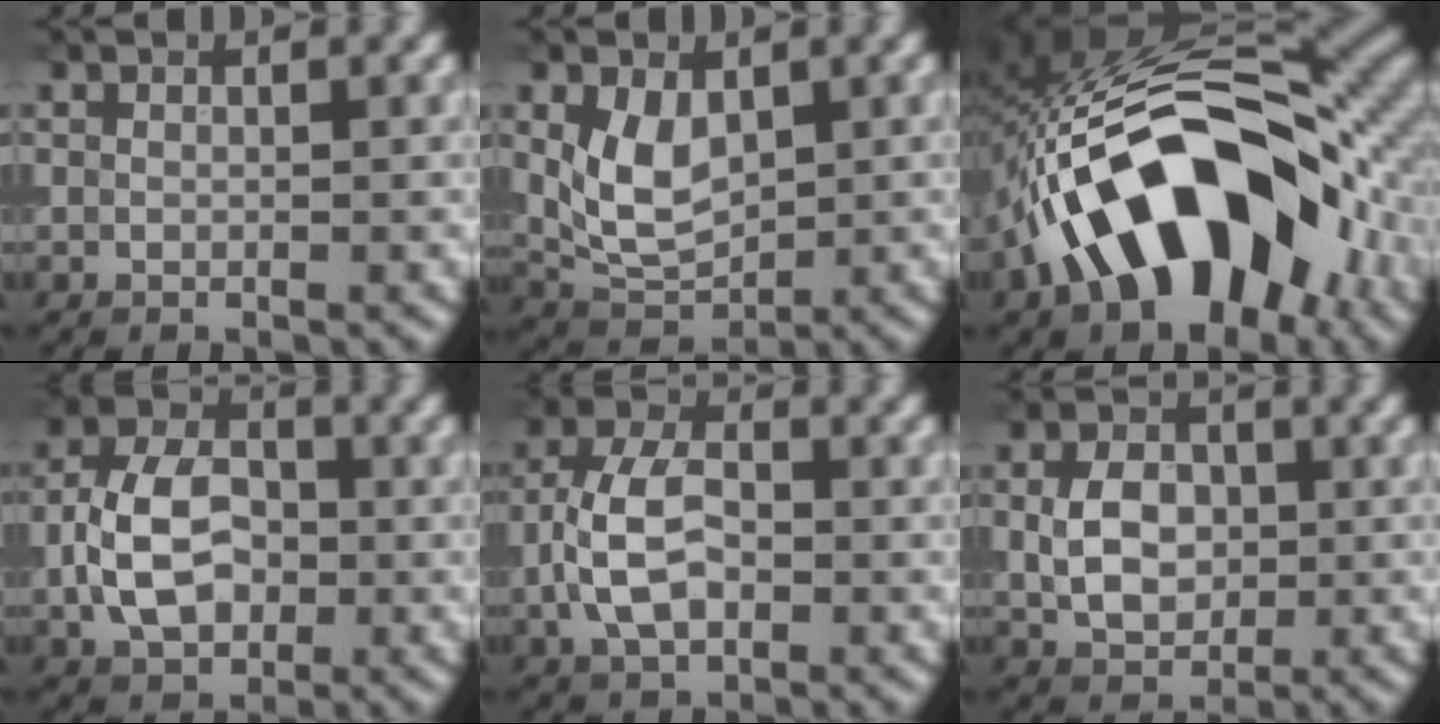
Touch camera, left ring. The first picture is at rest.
{"total": 4.5, "force": [0.8, 2.8, 3.3], "torque": [-0.077, -0.001, 0.023]}
{"total": 15.3, "force": [-5.1, 7.8, 12.1], "torque": [-0.179, 0.025, -0.096]}
{"total": 6.4, "force": [-0.9, 4.4, 4.6], "torque": [-0.090, 0.007, -0.021]}
{"total": 5.5, "force": [-0.9, 3.3, 4.4], "torque": [-0.093, 0.006, -0.024]}
{"total": 4.5, "force": [0.1, 3.3, 3.1], "torque": [-0.064, 0.000, -0.001]}